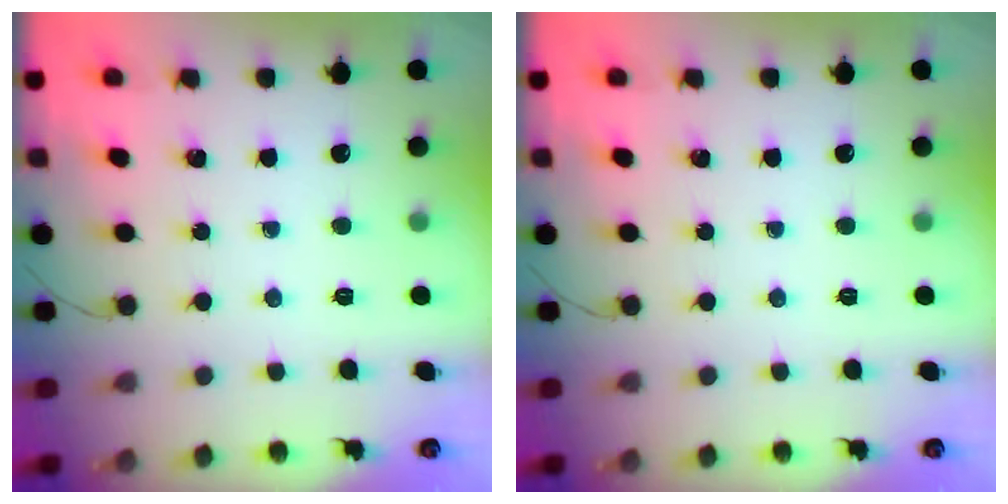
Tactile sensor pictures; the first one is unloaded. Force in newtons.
{"total": 0.0}